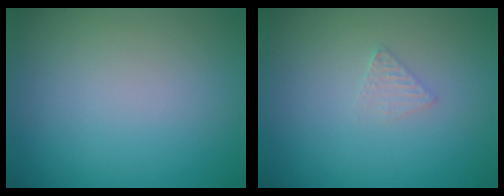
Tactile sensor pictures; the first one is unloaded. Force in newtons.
{"total": 1.0, "press": 1.0, "slide": 0.1}